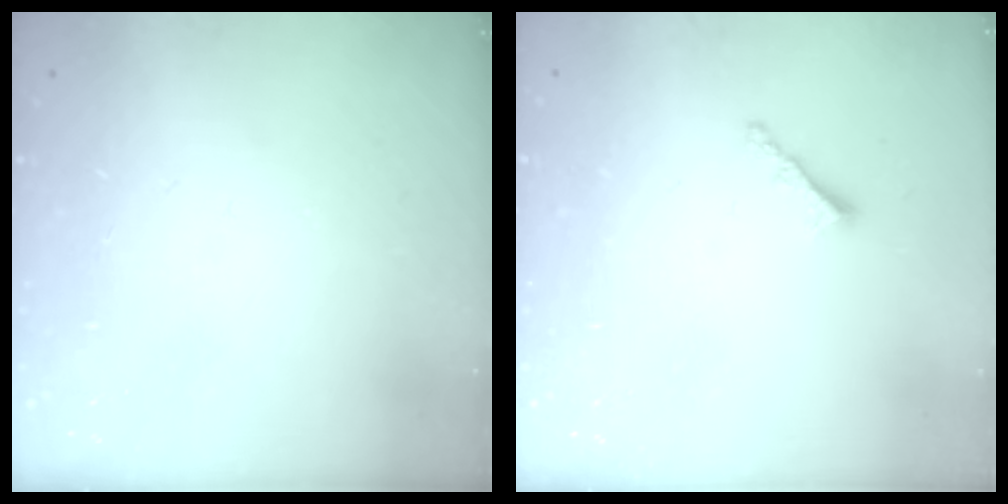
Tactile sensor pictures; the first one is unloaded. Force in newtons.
{"total": 1.8, "press": 1.7, "slide": 0.5}